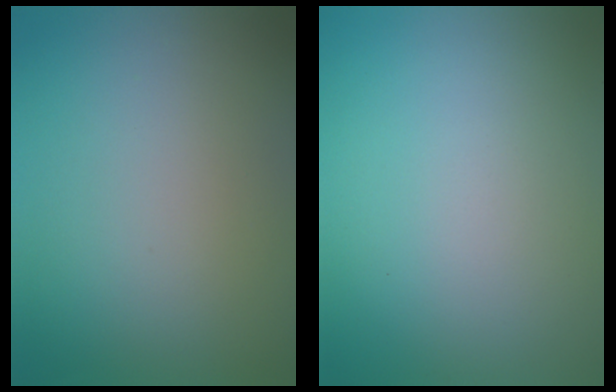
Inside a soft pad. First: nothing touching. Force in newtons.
{"total": 0.0}